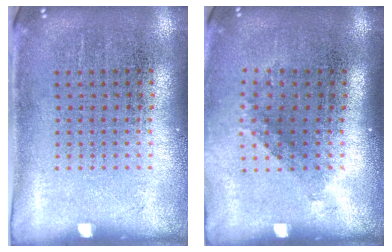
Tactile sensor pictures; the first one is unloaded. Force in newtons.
{"total": 1.3, "press": 0.9, "slide": 0.9}